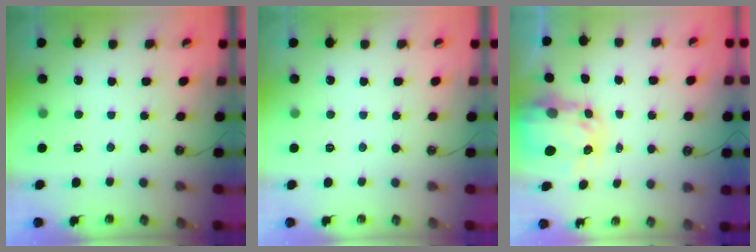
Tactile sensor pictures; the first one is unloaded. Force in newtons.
{"total": 0.0}
{"total": 5.0, "press": 5.0, "slide": 0.4}